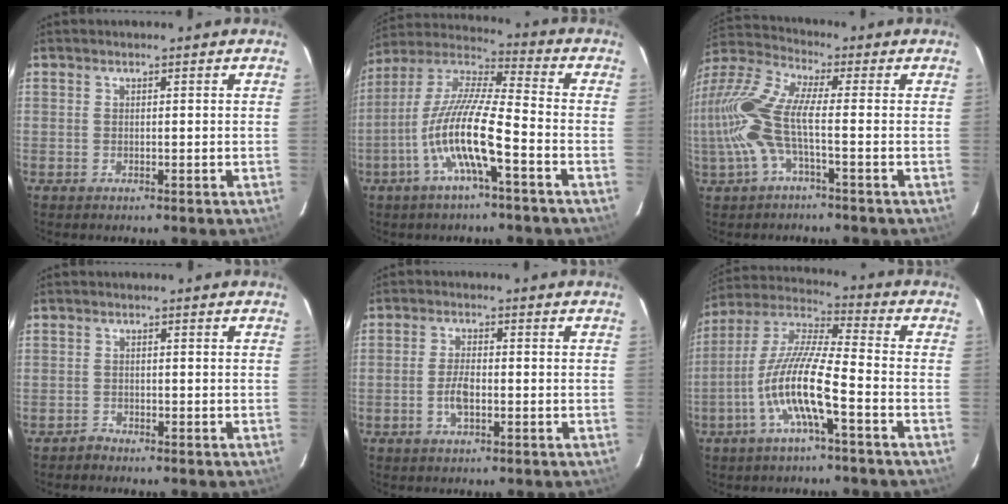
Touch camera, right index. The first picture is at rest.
{"total": 13.7, "force": [-5.5, 1.7, 12.4], "torque": [-0.243, -0.002, -0.112]}
{"total": 13.9, "force": [-2.7, 3.8, 13.1], "torque": [-0.275, 0.001, -0.058]}
{"total": 1.3, "force": [-1.1, 0.6, -0.4], "torque": [0.005, 0.009, -0.021]}
{"total": 4.2, "force": [-1.4, 1.7, 3.6], "torque": [-0.074, 0.001, -0.025]}
{"total": 12.7, "force": [-5.1, 1.5, 11.6], "torque": [-0.232, 0.001, -0.103]}